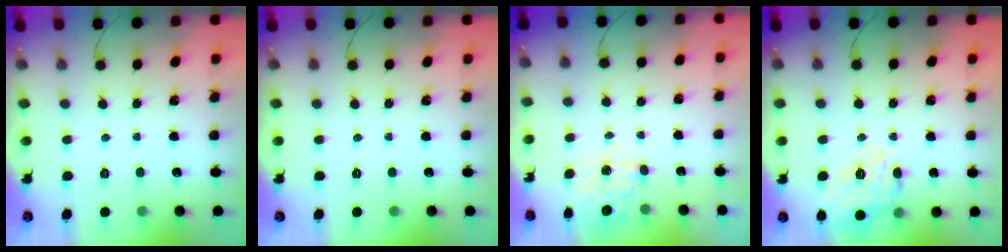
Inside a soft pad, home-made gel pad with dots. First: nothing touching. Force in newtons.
{"total": 0.0}
{"total": 4.9, "press": 4.8, "slide": 0.9}
{"total": 17.4, "press": 17.3, "slide": 1.9}